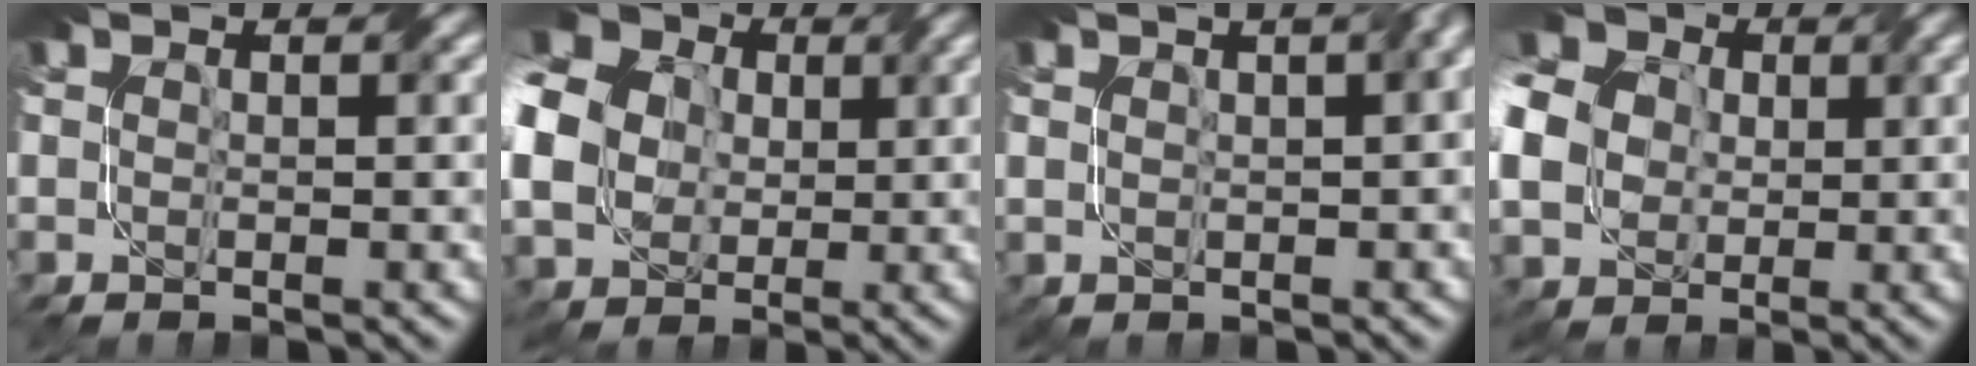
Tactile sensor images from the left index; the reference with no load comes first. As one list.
[{"total": 13.9, "force": [1.4, 12.0, 7.0], "torque": [-0.171, 0.001, -0.011]}, {"total": 10.0, "force": [3.2, 5.2, 7.9], "torque": [-0.086, 0.038, 0.030]}, {"total": 11.1, "force": [0.8, 9.5, 5.7], "torque": [-0.141, -0.003, -0.006]}]